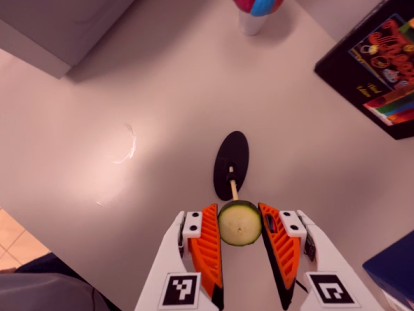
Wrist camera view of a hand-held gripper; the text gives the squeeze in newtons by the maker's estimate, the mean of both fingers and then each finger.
{"total": 8.7, "left": 8.9, "right": 8.6}